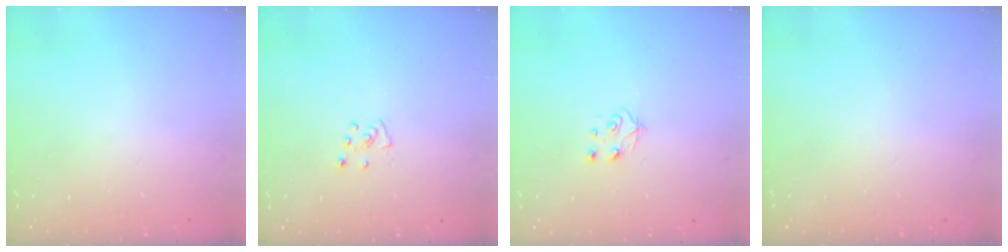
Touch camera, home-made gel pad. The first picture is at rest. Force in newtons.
{"total": 4.3, "press": 4.2, "slide": 0.4}
{"total": 5.6, "press": 5.6, "slide": 0.5}
{"total": 0.0}